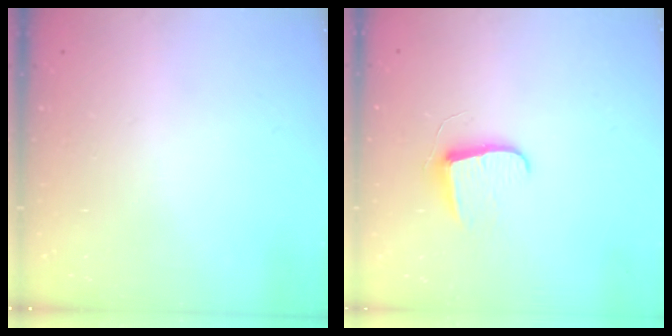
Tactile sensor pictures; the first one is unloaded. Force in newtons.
{"total": 7.3, "press": 7.3, "slide": 0.4}